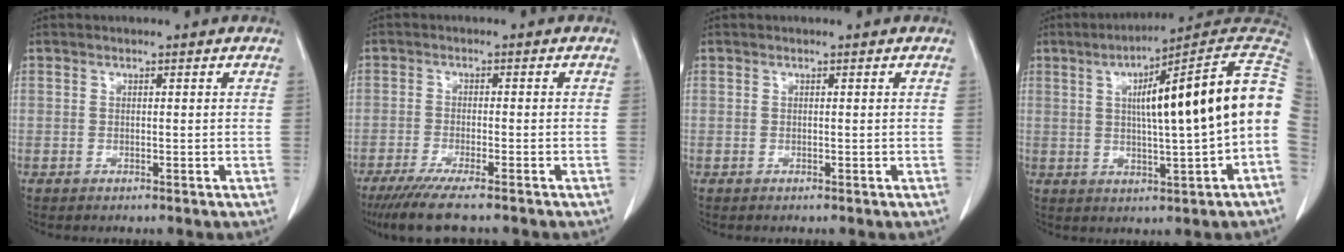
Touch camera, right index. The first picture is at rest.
{"total": 8.1, "force": [-6.4, 0.1, 5.0], "torque": [-0.078, -0.021, -0.100]}
{"total": 0.0}
{"total": 16.9, "force": [2.2, -0.1, 16.8], "torque": [-0.221, 0.034, 0.029]}